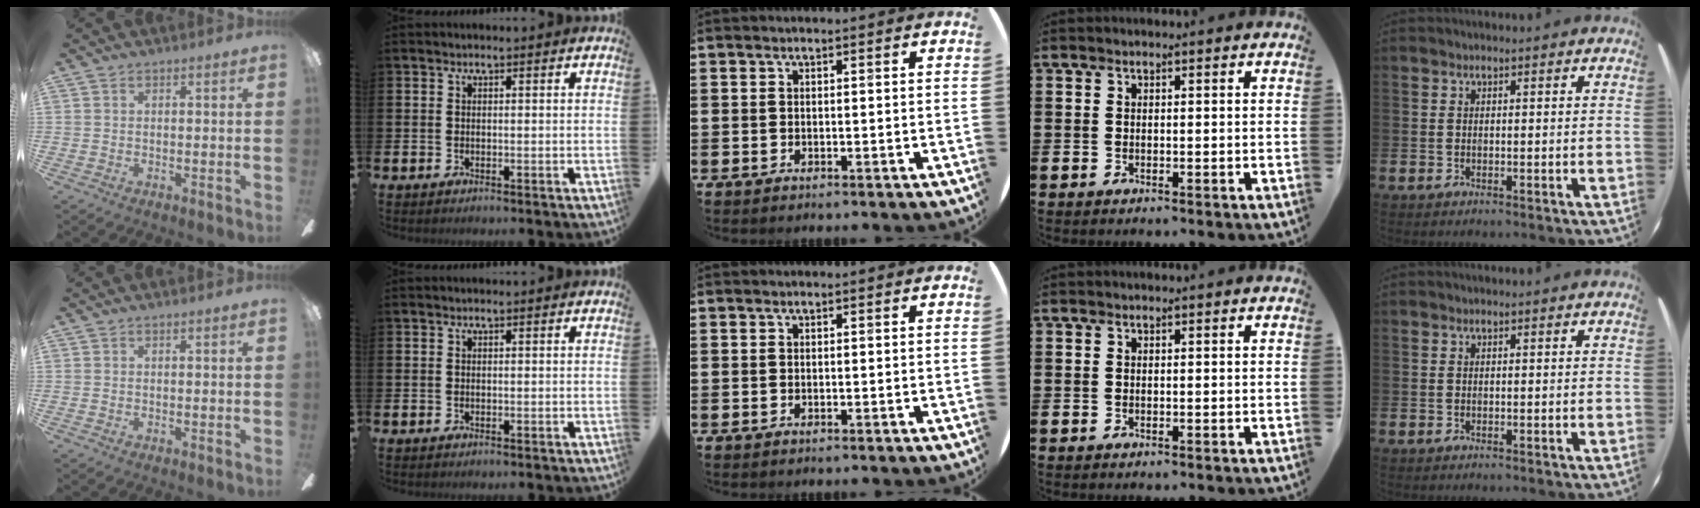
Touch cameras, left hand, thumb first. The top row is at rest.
{}